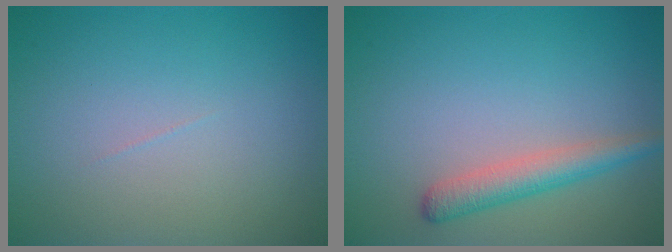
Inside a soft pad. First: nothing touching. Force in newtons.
{"total": 2.8, "press": 2.8, "slide": 0.2}